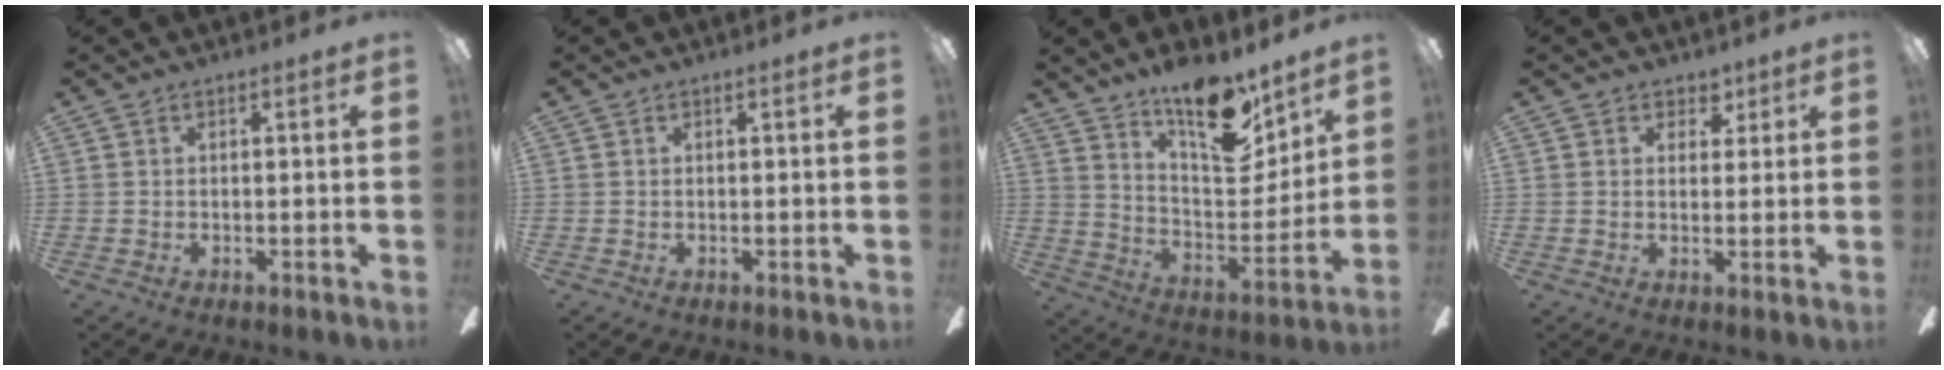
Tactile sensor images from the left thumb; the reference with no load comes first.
{"total": 0.0}
{"total": 18.3, "force": [13.7, 6.8, 10.1], "torque": [-0.145, -0.100, 0.232]}
{"total": 3.8, "force": [2.6, 2.7, 0.8], "torque": [0.000, -0.009, 0.043]}